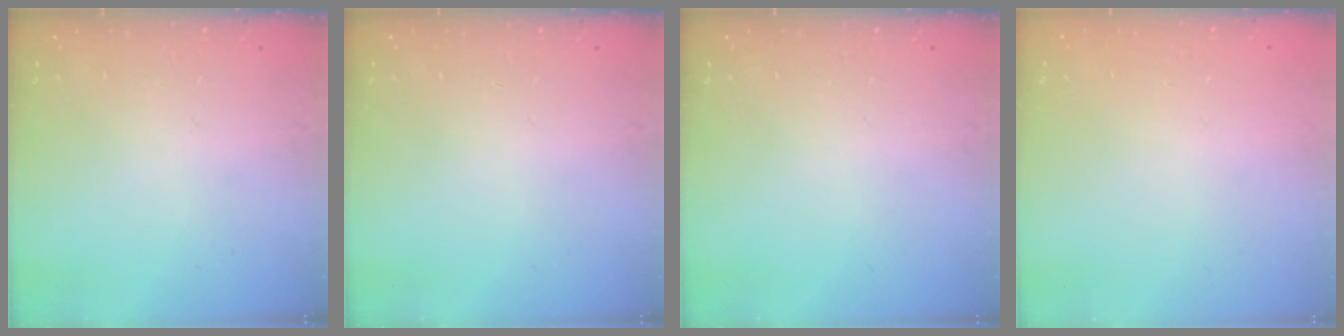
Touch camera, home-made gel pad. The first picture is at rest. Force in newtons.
{"total": 0.0}
{"total": 0.0}
{"total": 0.0}